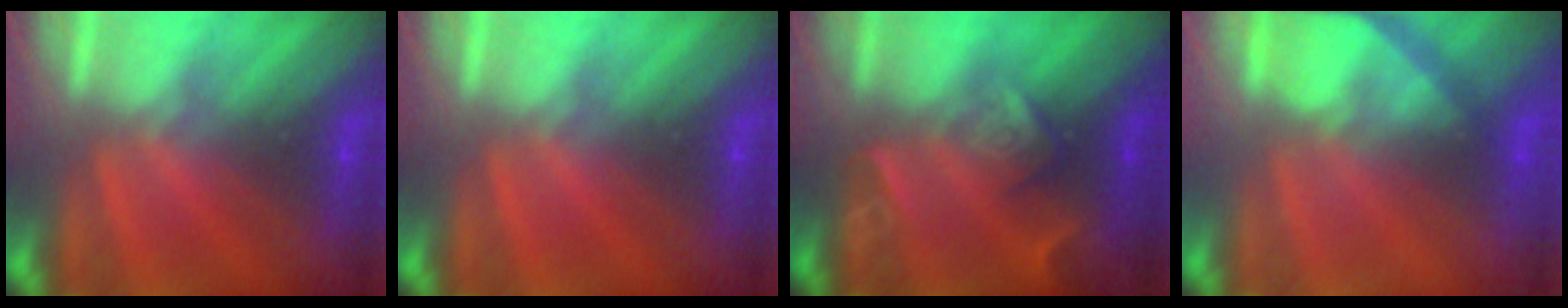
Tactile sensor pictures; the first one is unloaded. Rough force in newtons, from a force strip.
{"total": 0.0}
{"total": 2.4}
{"total": 5.0}